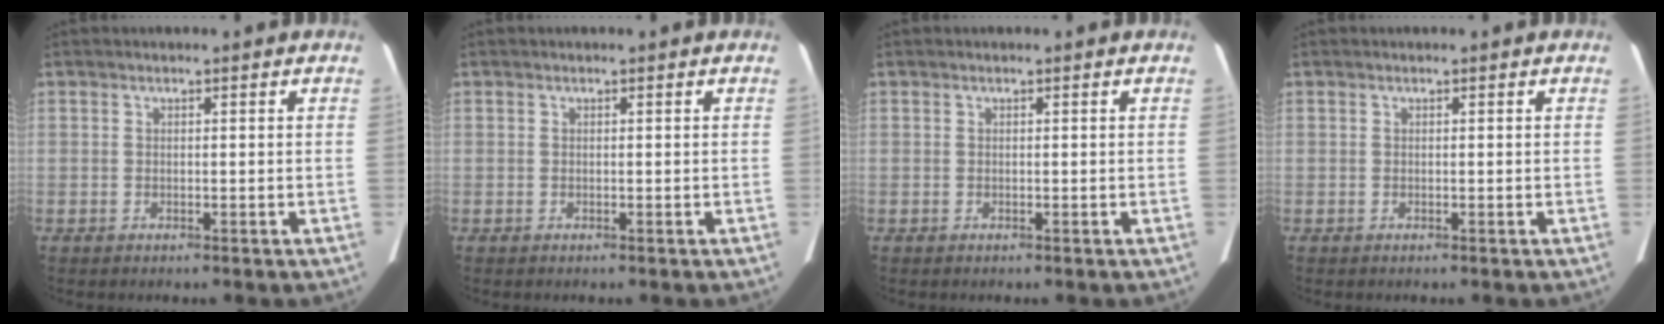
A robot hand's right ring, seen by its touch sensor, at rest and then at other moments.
{"total": 0.0}
{"total": 0.0}
{"total": 0.0}